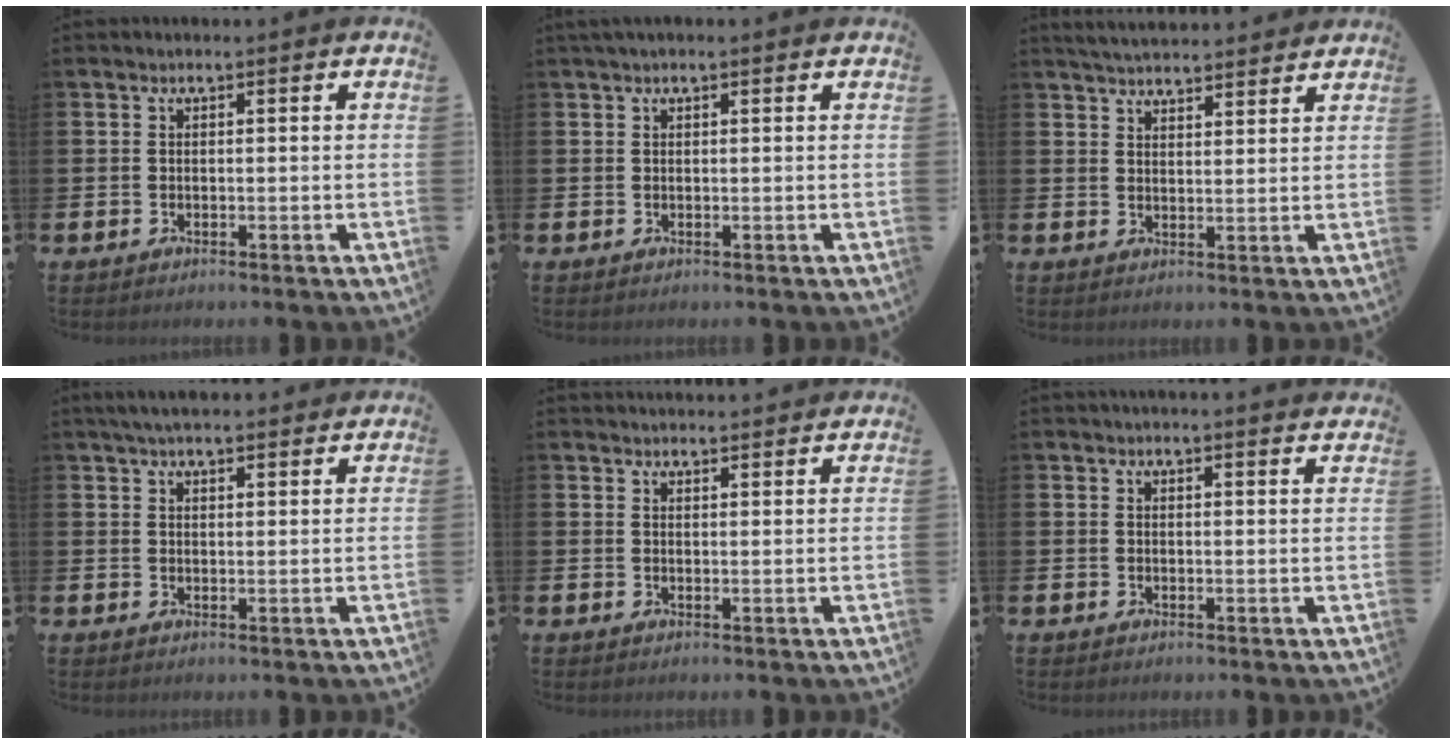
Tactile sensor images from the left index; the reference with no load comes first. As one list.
[{"total": 0.9, "force": [0.7, 0.2, 0.5], "torque": [-0.006, 0.002, 0.011]}, {"total": 4.2, "force": [4.1, 0.3, 0.3], "torque": [-0.020, -0.017, 0.077]}, {"total": 4.0, "force": [3.7, 0.7, 1.3], "torque": [-0.029, -0.009, 0.067]}, {"total": 2.6, "force": [2.6, 0.1, -0.2], "torque": [0.003, -0.015, 0.047]}, {"total": 2.1, "force": [2.1, -0.2, -0.1], "torque": [0.005, -0.012, 0.038]}]